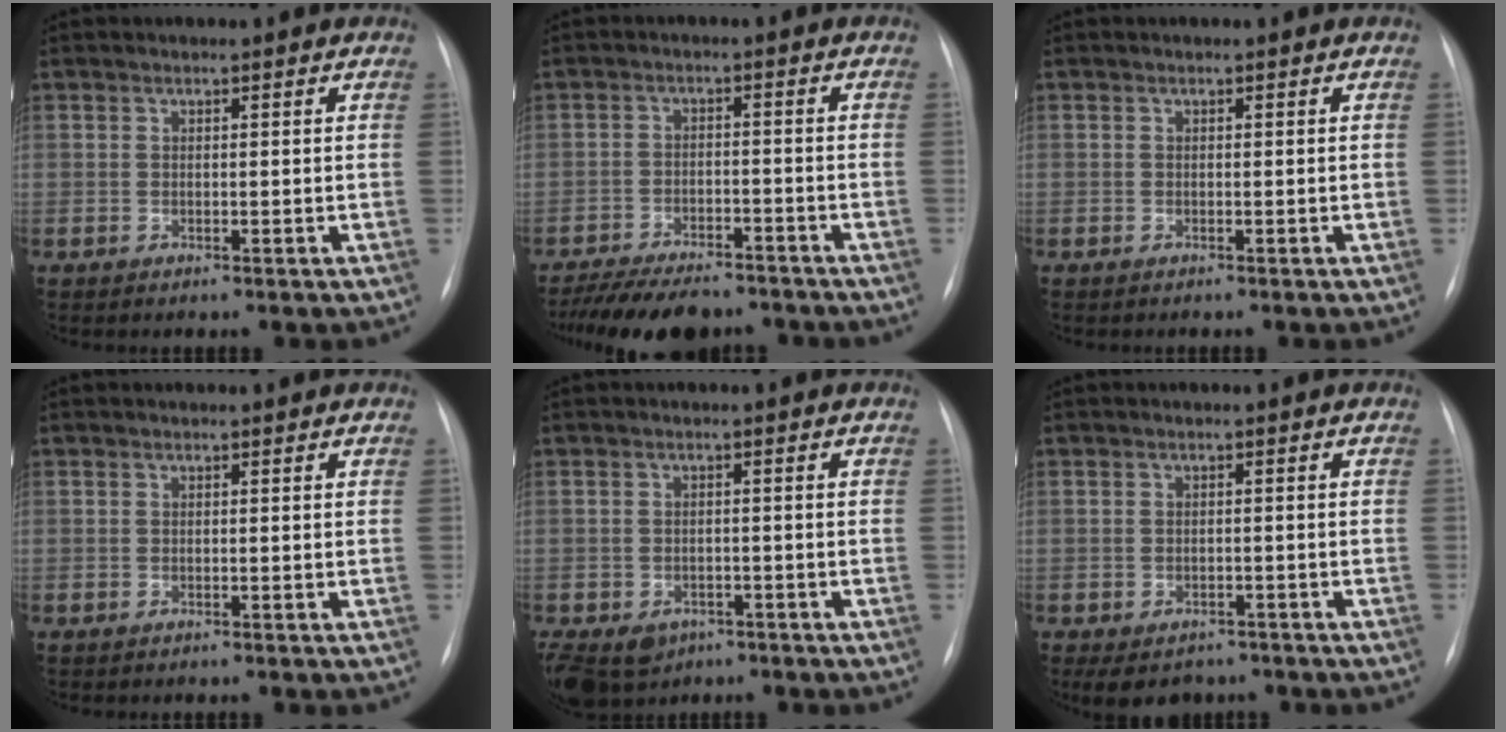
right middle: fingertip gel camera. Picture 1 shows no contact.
{"total": 12.5, "force": [-10.7, 3.8, 5.2], "torque": [-0.084, -0.003, -0.156]}
{"total": 0.0}
{"total": 0.0}
{"total": 11.9, "force": [-5.9, 9.3, 4.5], "torque": [-0.129, -0.003, -0.073]}
{"total": 7.1, "force": [-5.2, 4.2, 2.2], "torque": [-0.032, 0.006, -0.065]}